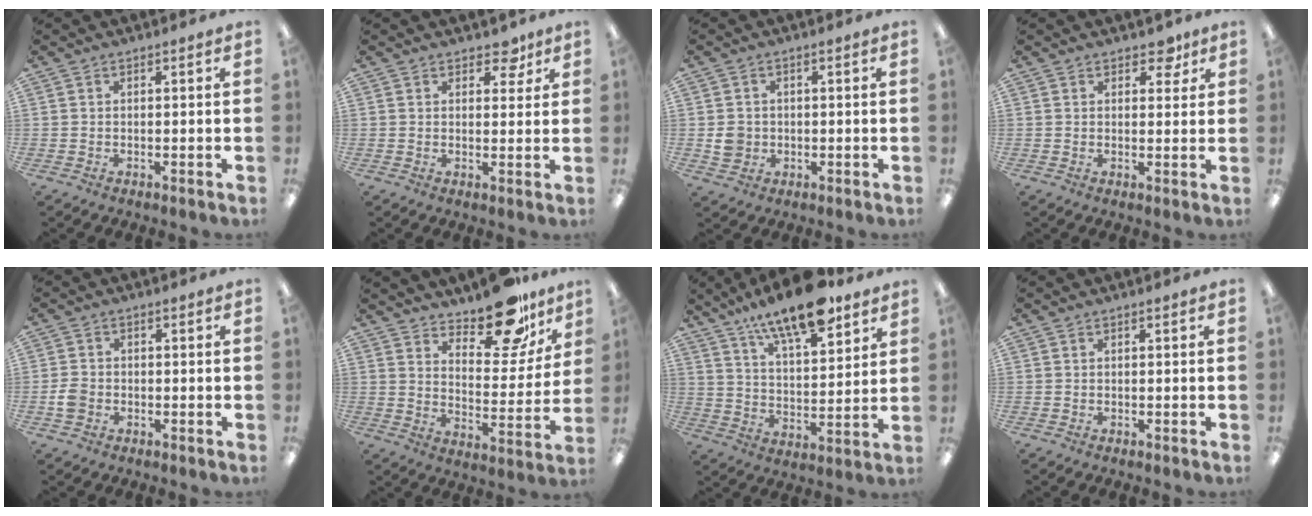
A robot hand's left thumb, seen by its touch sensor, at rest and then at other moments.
{"total": 4.8, "force": [3.2, 2.9, 2.0], "torque": [-0.007, -0.014, 0.052]}
{"total": 3.8, "force": [-0.2, 3.6, 1.3], "torque": [-0.015, 0.004, -0.002]}
{"total": 4.3, "force": [2.9, 2.5, 1.9], "torque": [-0.010, -0.010, 0.047]}
{"total": 3.2, "force": [-1.1, 2.5, 1.7], "torque": [-0.027, 0.008, -0.019]}
{"total": 16.1, "force": [13.1, 6.2, 6.9], "torque": [-0.087, -0.098, 0.227]}
{"total": 15.9, "force": [12.0, 5.3, 9.0], "torque": [-0.148, -0.067, 0.205]}
{"total": 0.0}